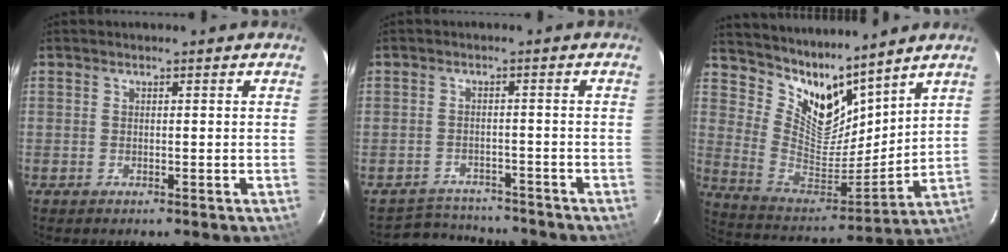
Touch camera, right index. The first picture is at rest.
{"total": 6.9, "force": [-6.1, 3.2, -0.1], "torque": [-0.012, 0.024, -0.087]}
{"total": 13.3, "force": [11.4, 4.4, 5.1], "torque": [-0.110, -0.031, 0.223]}